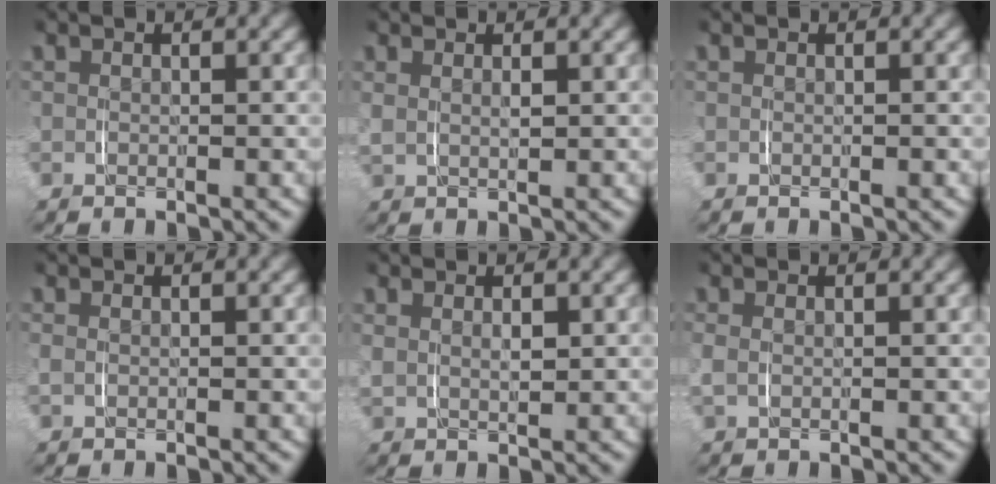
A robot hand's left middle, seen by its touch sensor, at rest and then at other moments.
{"total": 1.4, "force": [0.7, 0.7, 0.9], "torque": [-0.024, -0.002, 0.016]}
{"total": 0.0}
{"total": 0.6, "force": [0.2, 0.4, 0.4], "torque": [-0.015, 0.000, 0.003]}
{"total": 1.6, "force": [0.9, 0.8, 1.0], "torque": [-0.023, -0.005, 0.020]}
{"total": 1.4, "force": [0.2, 1.0, 0.9], "torque": [-0.034, -0.001, 0.004]}